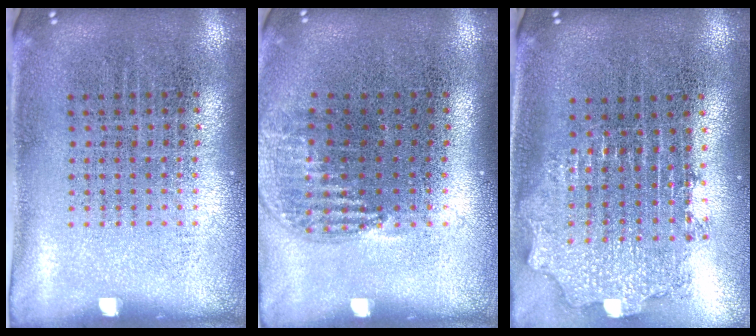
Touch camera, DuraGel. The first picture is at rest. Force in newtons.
{"total": 1.0, "press": 0.9, "slide": 0.5}
{"total": 2.0, "press": 1.5, "slide": 1.3}